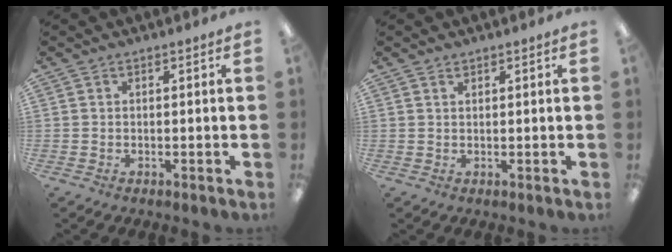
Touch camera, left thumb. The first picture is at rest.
{"total": 0.8, "force": [0.7, 0.3, 0.2], "torque": [-0.005, 0.000, 0.013]}